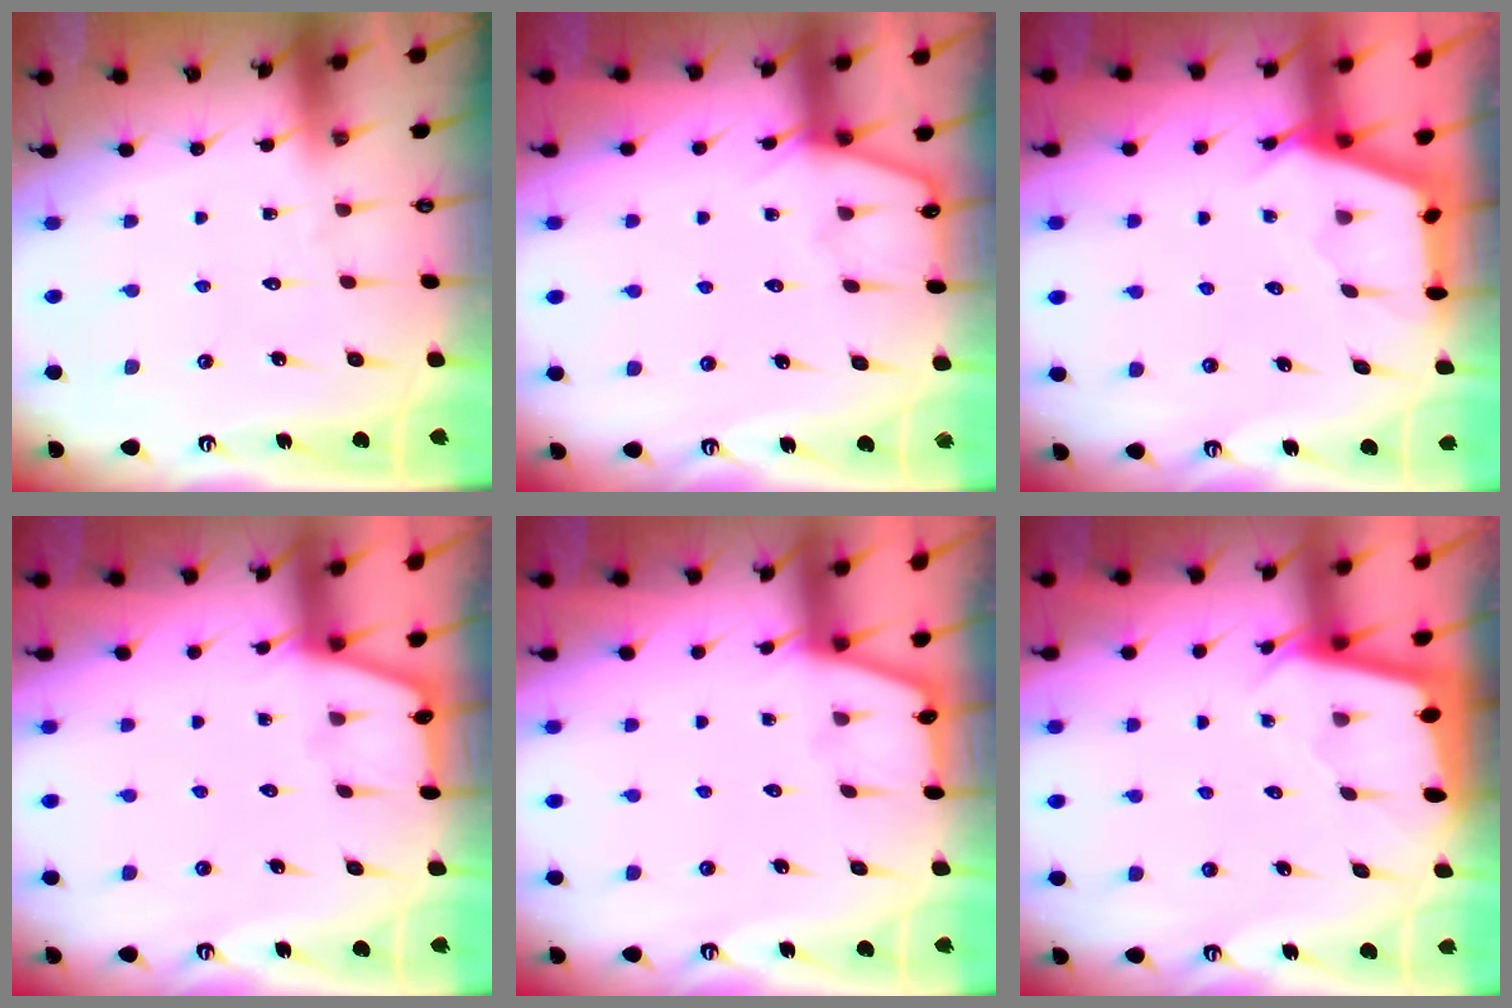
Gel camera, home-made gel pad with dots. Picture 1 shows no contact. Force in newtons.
{"total": 4.9, "press": 4.9, "slide": 0.4}
{"total": 3.0, "press": 3.0, "slide": 0.4}
{"total": 1.2, "press": 1.2, "slide": 0.3}
{"total": 1.2, "press": 1.2, "slide": 0.3}
{"total": 1.8, "press": 1.7, "slide": 0.1}